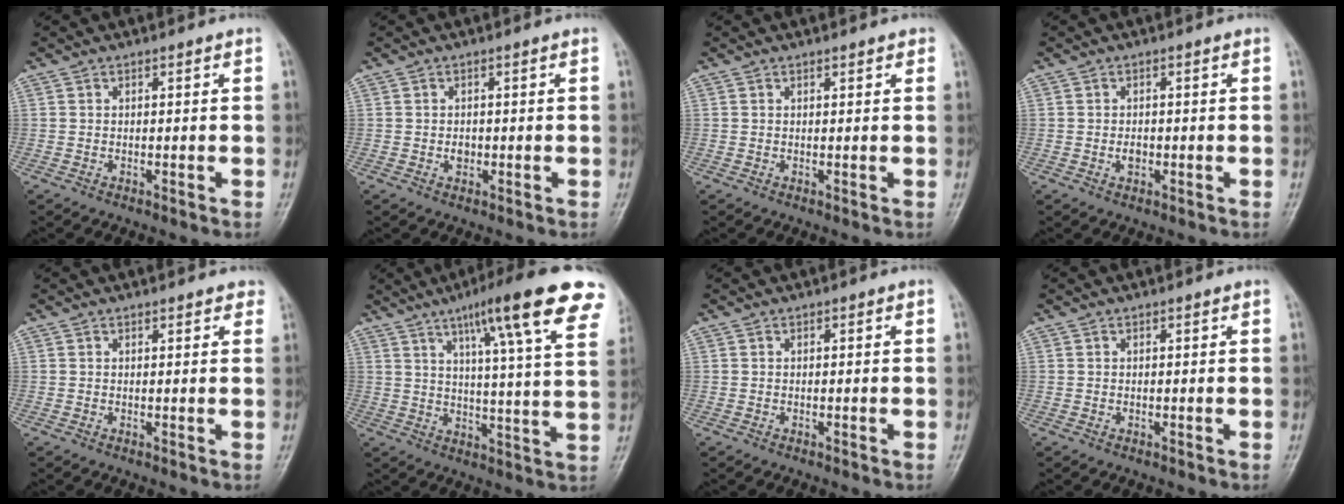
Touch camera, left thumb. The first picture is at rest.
{"total": 1.3, "force": [0.0, 1.0, 0.9], "torque": [-0.008, 0.000, 0.002]}
{"total": 1.1, "force": [0.9, 0.3, 0.5], "torque": [-0.005, -0.003, 0.009]}
{"total": 1.5, "force": [-0.2, 1.0, 1.1], "torque": [-0.013, 0.001, -0.001]}
{"total": 2.1, "force": [1.8, 0.8, 0.8], "torque": [0.005, -0.003, 0.013]}
{"total": 21.3, "force": [12.4, 2.9, 17.1], "torque": [-0.224, -0.030, 0.160]}
{"total": 0.0}
{"total": 0.0}